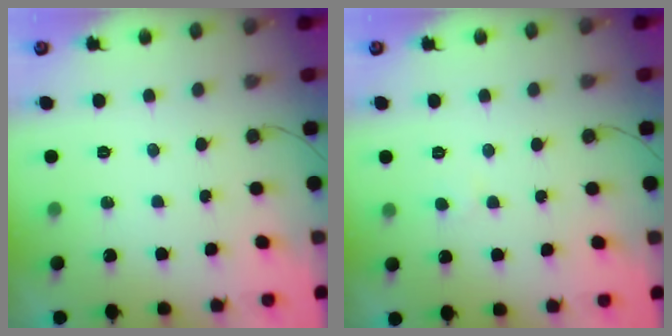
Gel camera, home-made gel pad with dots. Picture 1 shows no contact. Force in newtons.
{"total": 2.0, "press": 2.0, "slide": 0.2}